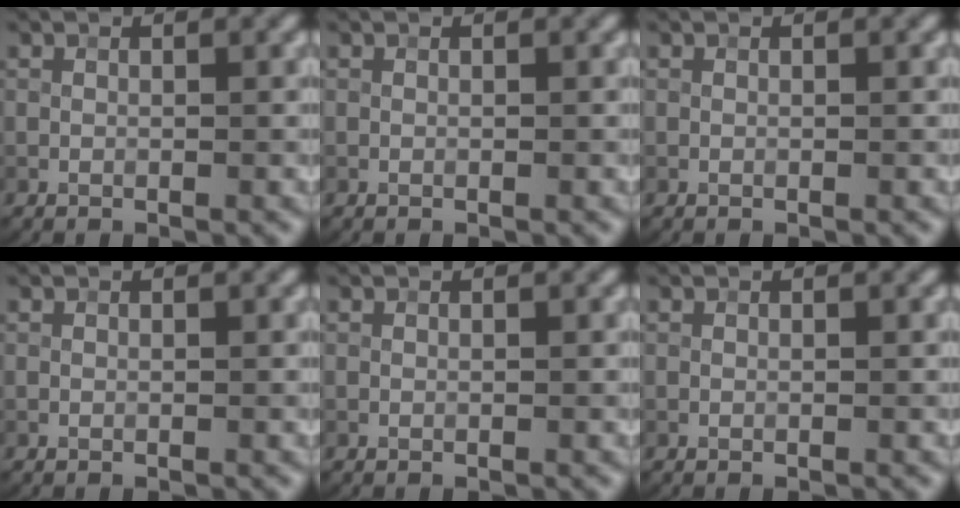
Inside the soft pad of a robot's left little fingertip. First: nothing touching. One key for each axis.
{"total": 0.0}
{"total": 0.0}
{"total": 0.0}
{"total": 0.0}
{"total": 0.0}